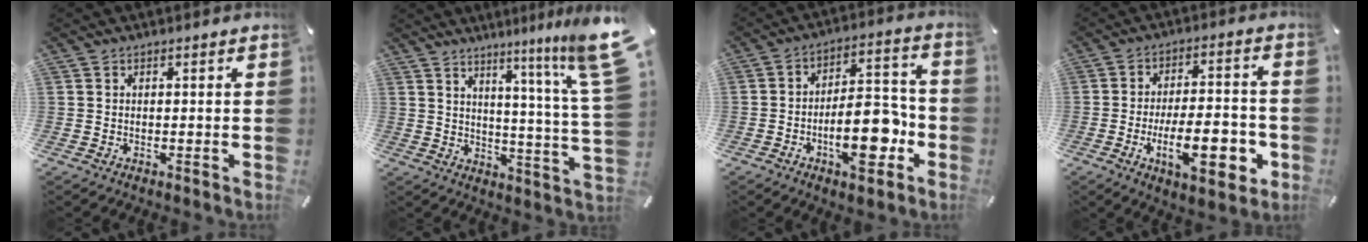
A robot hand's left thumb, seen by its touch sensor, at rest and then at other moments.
{"total": 13.2, "force": [7.7, -0.2, 10.7], "torque": [-0.171, -0.062, 0.116]}
{"total": 14.9, "force": [-5.2, 6.8, 12.2], "torque": [-0.188, 0.015, -0.087]}
{"total": 16.7, "force": [-5.1, 6.6, 14.5], "torque": [-0.214, 0.003, -0.077]}